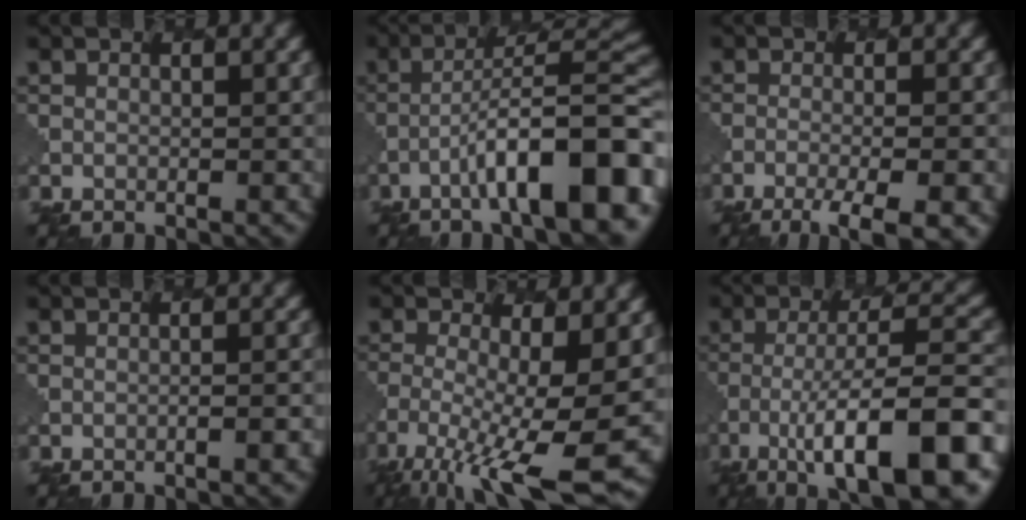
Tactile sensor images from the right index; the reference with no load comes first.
{"total": 11.7, "force": [-5.1, 2.7, 10.2], "torque": [-0.150, 0.016, -0.070]}
{"total": 6.1, "force": [-3.6, 1.4, 4.7], "torque": [-0.071, -0.007, -0.053]}
{"total": 2.3, "force": [-0.9, 0.9, 2.0], "torque": [-0.006, 0.018, -0.018]}
{"total": 11.7, "force": [-5.2, 3.2, 9.9], "torque": [-0.183, -0.024, -0.084]}
{"total": 12.5, "force": [-6.3, 3.0, 10.4], "torque": [-0.168, 0.005, -0.096]}